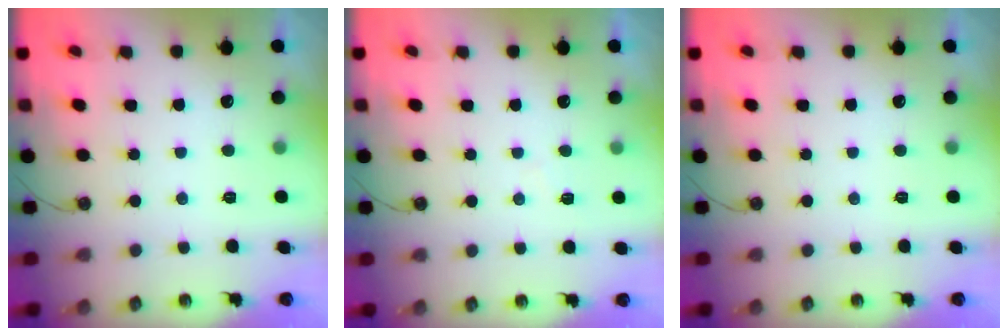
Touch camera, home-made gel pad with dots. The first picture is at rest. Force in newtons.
{"total": 4.8, "press": 4.8, "slide": 0.6}
{"total": 0.0}